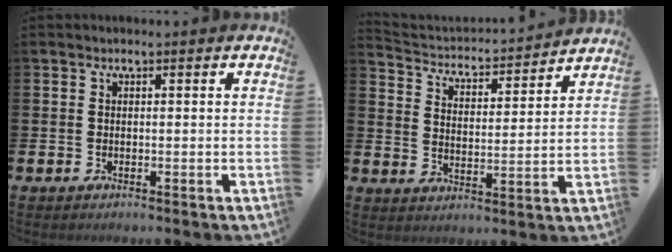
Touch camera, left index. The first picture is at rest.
{"total": 3.6, "force": [3.4, 1.1, 0.3], "torque": [-0.027, -0.042, 0.049]}